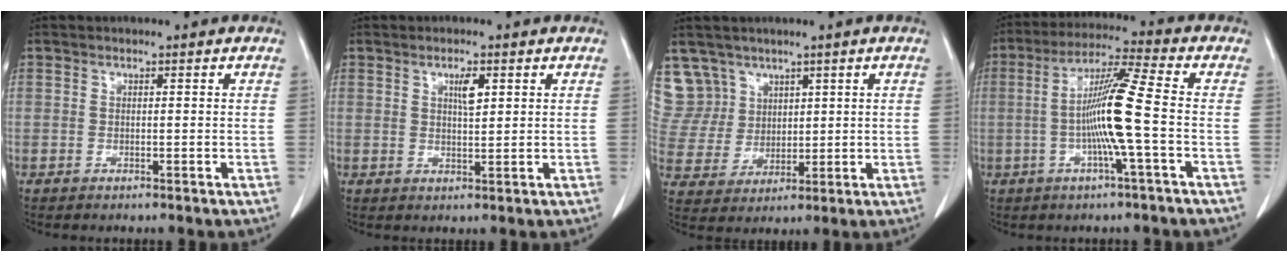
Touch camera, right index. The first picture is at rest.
{"total": 2.8, "force": [1.2, 0.7, 2.4], "torque": [-0.042, -0.001, 0.021]}
{"total": 8.7, "force": [5.6, 6.6, -0.3], "torque": [-0.001, 0.020, 0.126]}
{"total": 10.7, "force": [-1.5, -1.0, 10.6], "torque": [-0.201, 0.005, -0.033]}